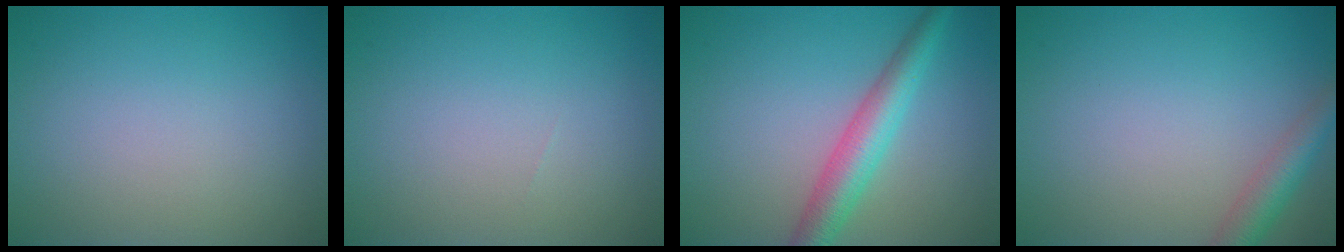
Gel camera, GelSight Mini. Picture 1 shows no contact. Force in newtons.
{"total": 0.0}
{"total": 4.5, "press": 4.5, "slide": 0.1}
{"total": 3.0, "press": 3.0, "slide": 0.1}